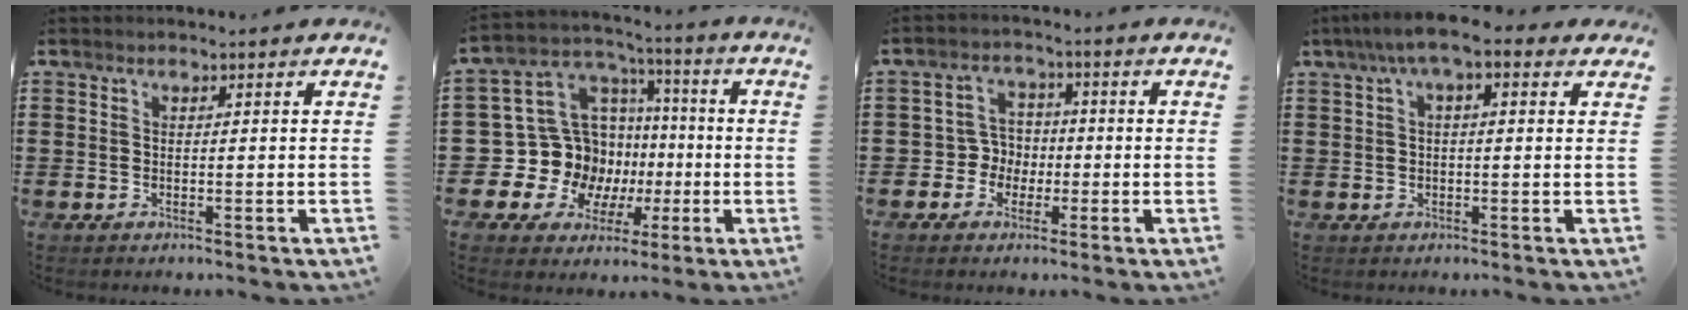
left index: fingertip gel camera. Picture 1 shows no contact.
{"total": 13.8, "force": [-2.4, 12.9, 4.4], "torque": [-0.130, -0.015, -0.020]}
{"total": 4.3, "force": [-1.4, 4.0, 0.9], "torque": [-0.034, 0.010, -0.030]}
{"total": 4.9, "force": [1.9, 1.3, 4.4], "torque": [-0.086, 0.009, 0.030]}